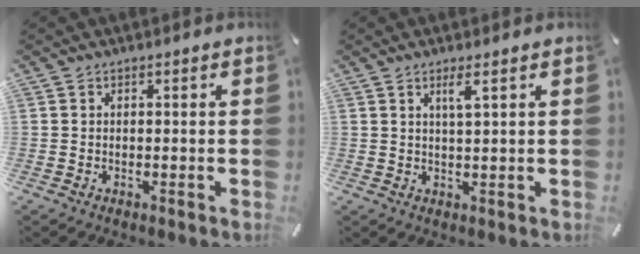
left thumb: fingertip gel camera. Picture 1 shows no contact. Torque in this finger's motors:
{"motor_torque": [0.65, 0.44, 0.30, -0.14, 0.15]}